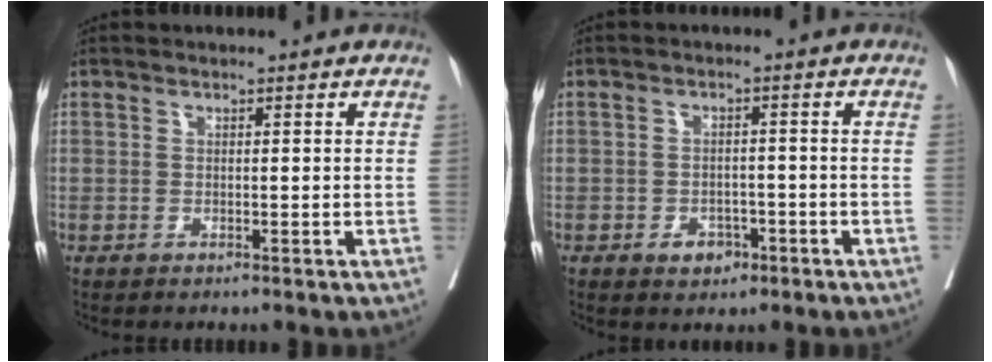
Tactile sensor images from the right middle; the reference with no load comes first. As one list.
[{"total": 3.3, "force": [-1.7, 2.3, 1.6], "torque": [-0.016, 0.007, -0.018]}]